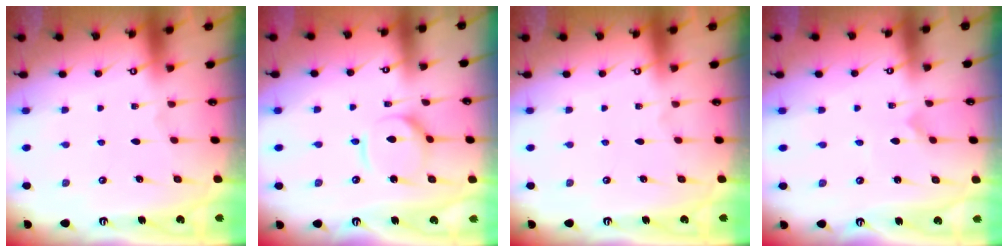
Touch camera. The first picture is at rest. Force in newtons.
{"total": 7.8, "press": 7.8, "slide": 0.8}
{"total": 0.0}
{"total": 0.0}